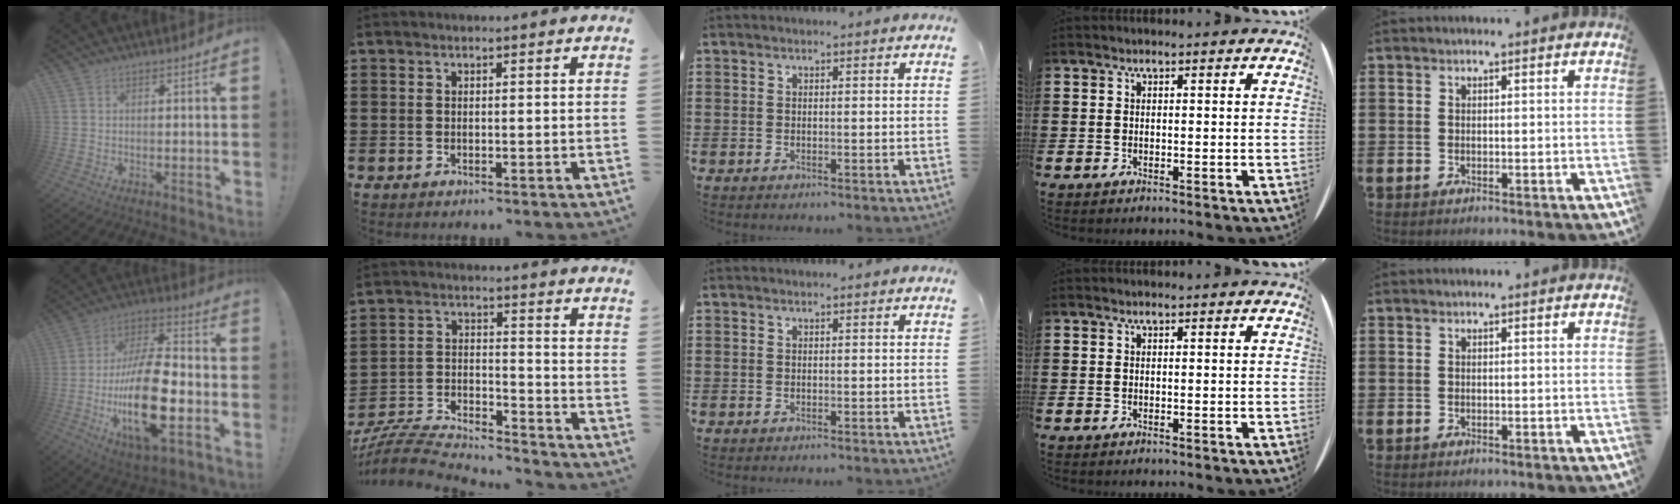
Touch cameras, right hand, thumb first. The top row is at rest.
{"thumb": {"total": 24.3, "force": [-5.8, 9.5, 21.6], "torque": [-0.420, 0.018, -0.091]}, "index": {"total": 7.4, "force": [-7.2, 0.8, 1.6], "torque": [-0.044, -0.002, -0.146]}}